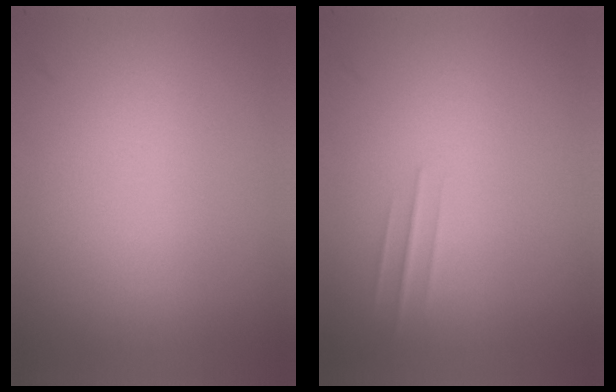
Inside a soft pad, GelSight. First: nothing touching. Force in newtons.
{"total": 1.2}